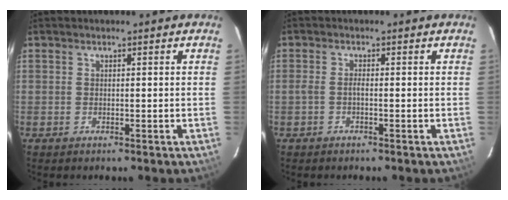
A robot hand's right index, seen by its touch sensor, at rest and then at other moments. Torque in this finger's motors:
{"motor_torque": [0.34, -0.06, 0.11, 0.03]}